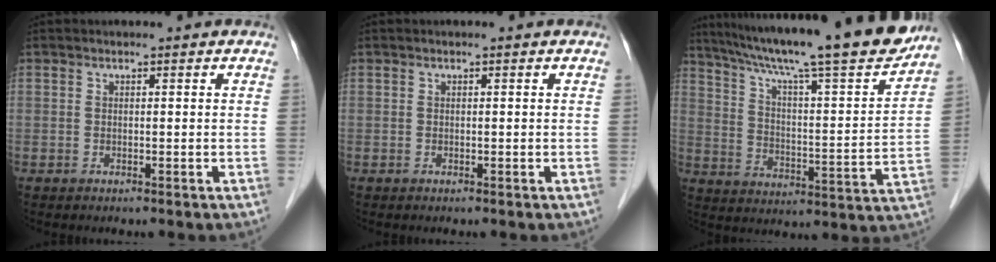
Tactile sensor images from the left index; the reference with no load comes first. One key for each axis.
{"total": 0.0}
{"total": 24.4, "fx": 20.7, "fy": 0.6, "fz": 12.8, "tx": -0.212, "ty": -0.028, "tz": 0.300}